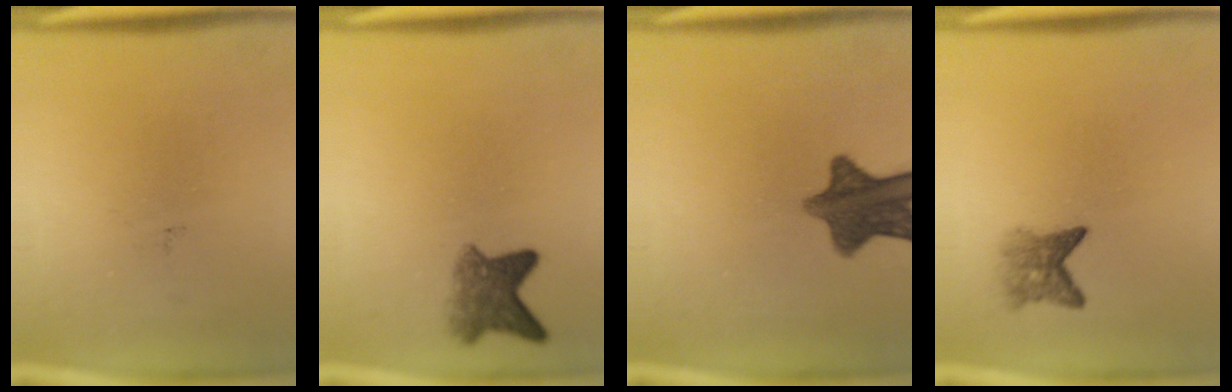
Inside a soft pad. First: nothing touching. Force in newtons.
{"total": 4.8}
{"total": 10.4}
{"total": 3.0}